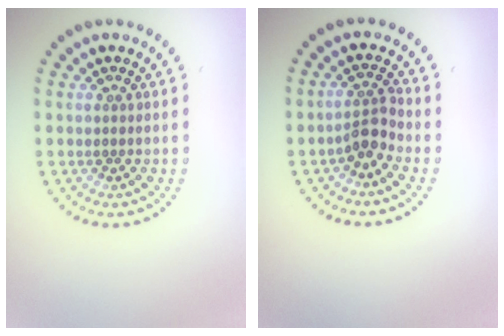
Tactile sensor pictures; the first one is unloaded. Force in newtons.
{"total": 2.4, "press": 1.8, "slide": 1.5}